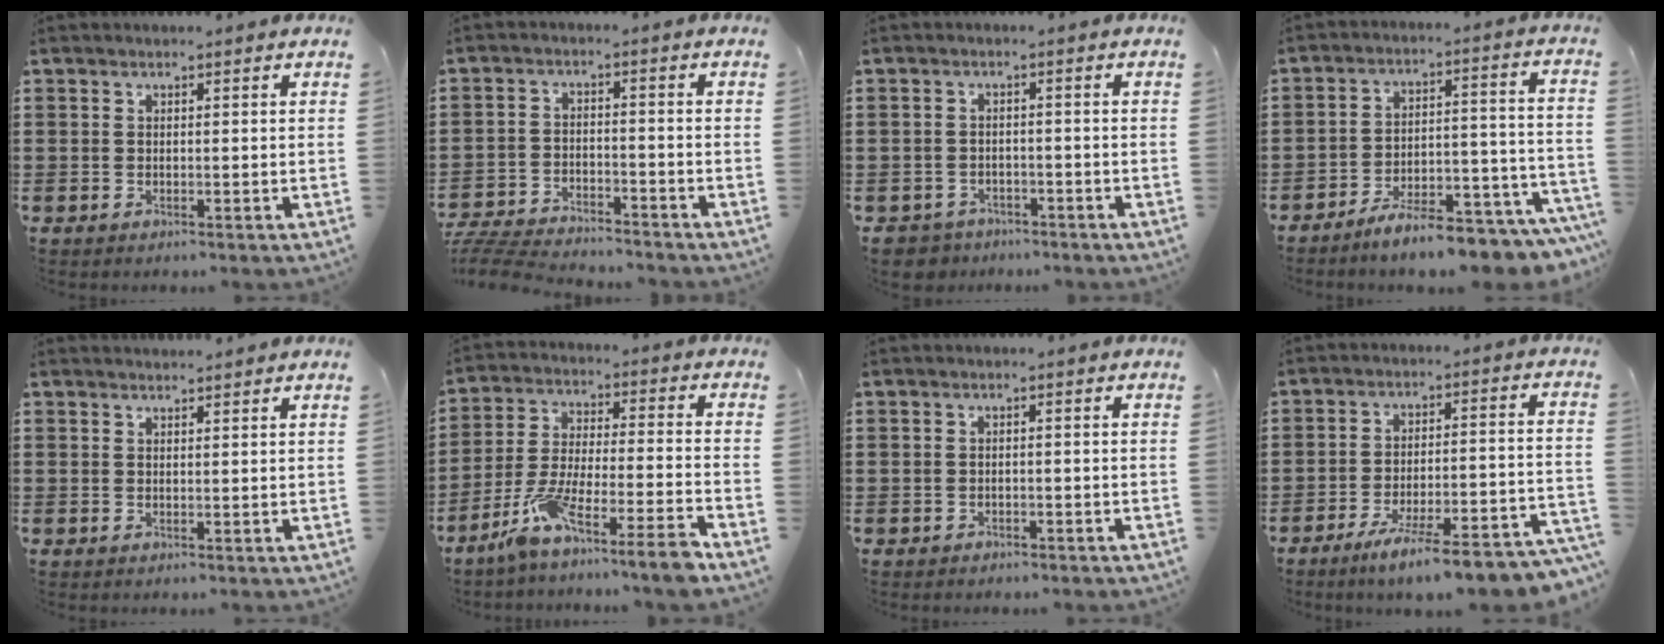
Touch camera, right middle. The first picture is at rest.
{"total": 6.2, "force": [-6.0, 0.8, 1.2], "torque": [-0.033, 0.007, -0.122]}
{"total": 2.5, "force": [-2.4, 0.9, -0.2], "torque": [-0.006, 0.001, -0.055]}
{"total": 8.5, "force": [-7.9, 0.3, 3.2], "torque": [-0.037, 0.021, -0.146]}
{"total": 1.2, "force": [1.2, -0.1, -0.1], "torque": [-0.001, -0.003, 0.024]}
{"total": 9.2, "force": [-7.5, -0.4, 5.2], "torque": [-0.100, -0.006, -0.152]}
{"total": 0.9, "force": [-0.8, 0.4, 0.0], "torque": [-0.003, 0.001, -0.019]}
{"total": 9.0, "force": [-7.5, 0.2, 5.1], "torque": [-0.076, 0.003, -0.139]}